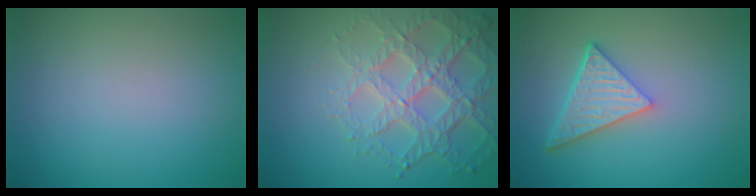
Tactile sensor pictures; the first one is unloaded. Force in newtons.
{"total": 6.2, "press": 4.8, "slide": 3.8}
{"total": 5.0, "press": 3.7, "slide": 3.3}